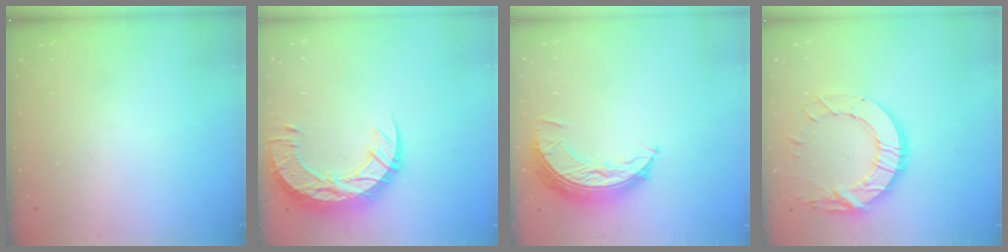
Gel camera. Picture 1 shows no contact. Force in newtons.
{"total": 16.8, "press": 16.7, "slide": 1.1}
{"total": 9.5, "press": 9.5, "slide": 0.5}
{"total": 15.3, "press": 15.2, "slide": 1.3}